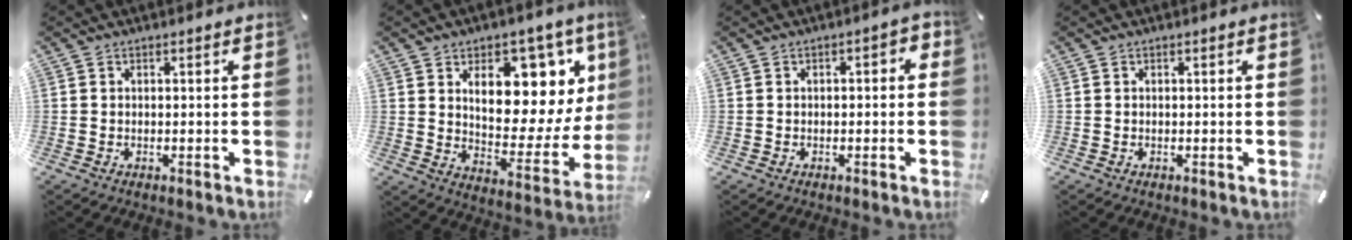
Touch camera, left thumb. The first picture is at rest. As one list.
[{"total": 16.2, "force": [8.5, 9.2, 10.2], "torque": [-0.129, -0.084, 0.145]}, {"total": 2.1, "force": [-0.8, 1.0, 1.6], "torque": [-0.027, 0.008, -0.016]}, {"total": 0.0}]